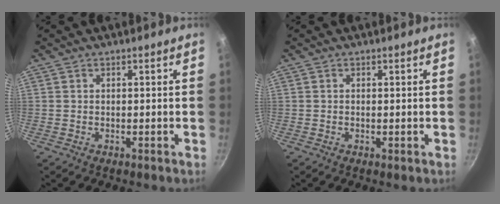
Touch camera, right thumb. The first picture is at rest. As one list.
[{"total": 0.0}]